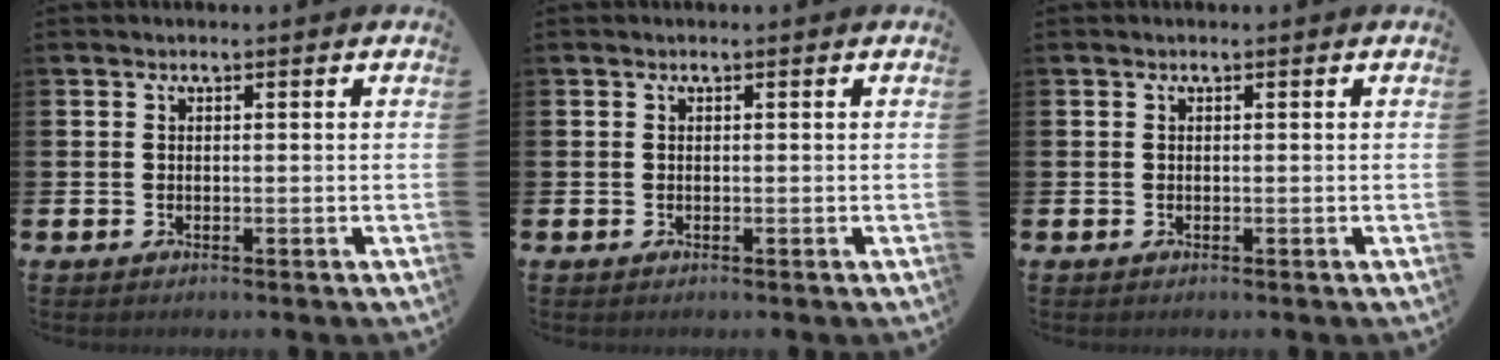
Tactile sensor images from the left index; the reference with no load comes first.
{"total": 0.0}
{"total": 0.0}